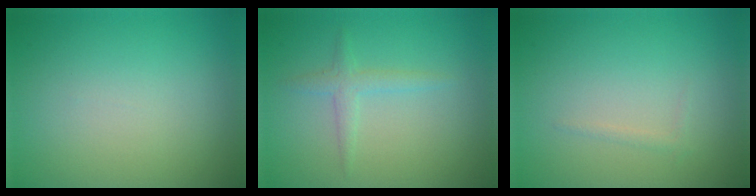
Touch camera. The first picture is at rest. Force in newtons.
{"total": 1.6, "press": 1.6, "slide": 0.1}
{"total": 0.6, "press": 0.6, "slide": 0.1}